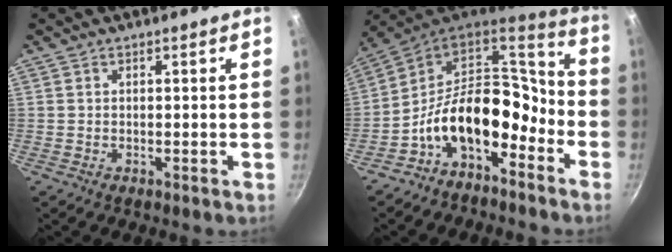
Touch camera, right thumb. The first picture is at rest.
{"total": 17.1, "force": [-6.8, 10.4, 11.7], "torque": [-0.159, 0.081, -0.136]}